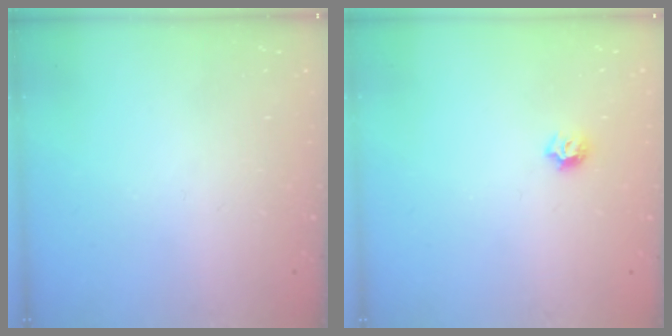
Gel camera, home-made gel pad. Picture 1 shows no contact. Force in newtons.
{"total": 5.5, "press": 5.4, "slide": 0.7}